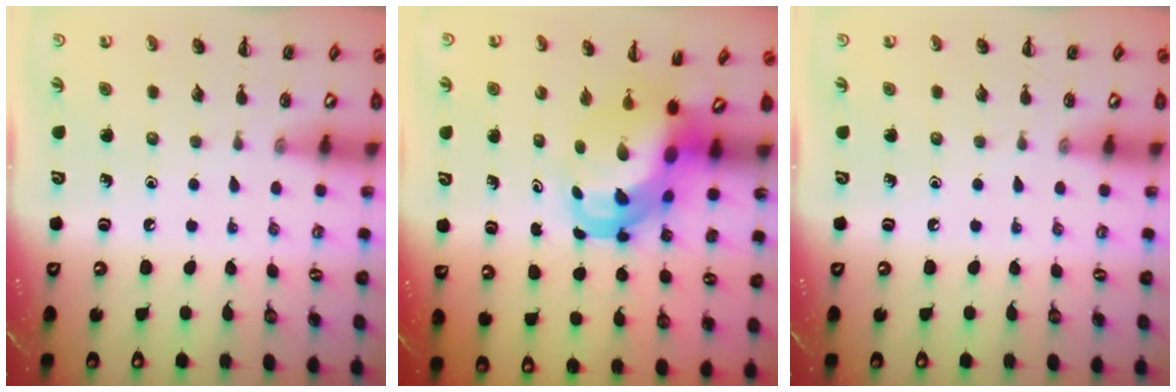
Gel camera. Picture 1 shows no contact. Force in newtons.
{"total": 7.2, "press": 6.9, "slide": 1.9}
{"total": 0.0}